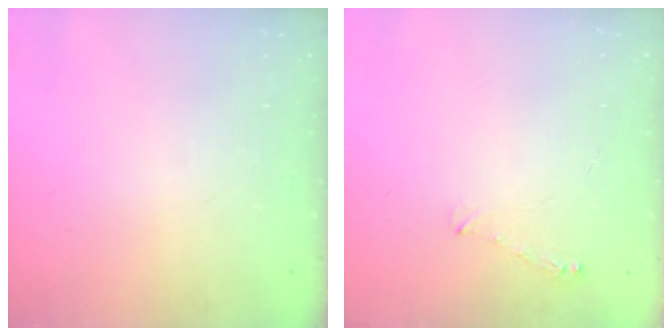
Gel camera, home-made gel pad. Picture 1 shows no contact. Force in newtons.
{"total": 3.9, "press": 3.9, "slide": 0.5}